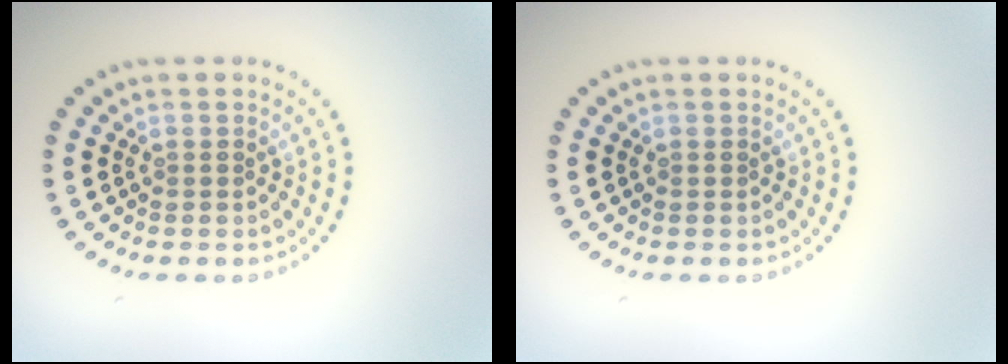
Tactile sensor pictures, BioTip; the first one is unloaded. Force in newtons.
{"total": 0.0}